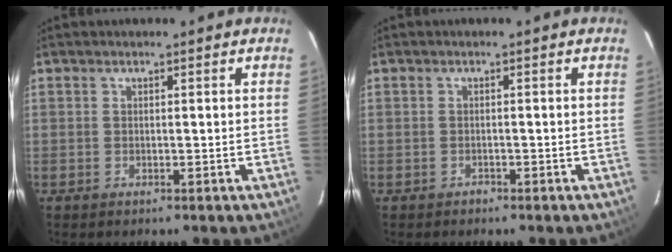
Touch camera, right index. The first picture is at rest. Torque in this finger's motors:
{"motor_torque": [-0.10, -0.06, -0.02, 0.00]}